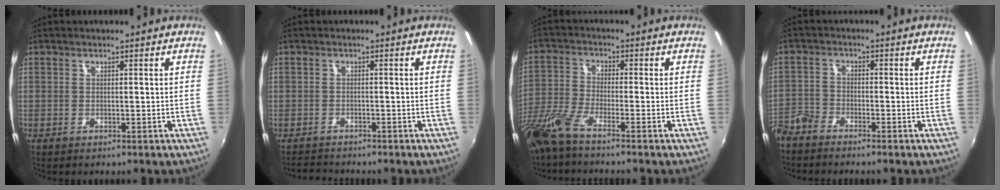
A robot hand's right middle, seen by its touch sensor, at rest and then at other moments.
{"total": 2.8, "force": [-2.6, 1.1, -0.1], "torque": [-0.007, 0.008, -0.047]}
{"total": 8.2, "force": [-6.4, 0.6, 5.1], "torque": [-0.120, -0.020, -0.132]}
{"total": 4.2, "force": [-3.8, 1.4, 0.9], "torque": [-0.026, -0.006, -0.087]}